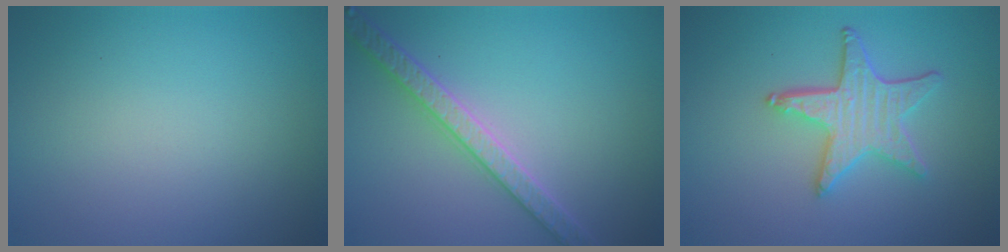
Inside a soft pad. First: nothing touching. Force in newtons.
{"total": 3.6, "press": 3.5, "slide": 0.7}
{"total": 4.3, "press": 3.7, "slide": 2.3}